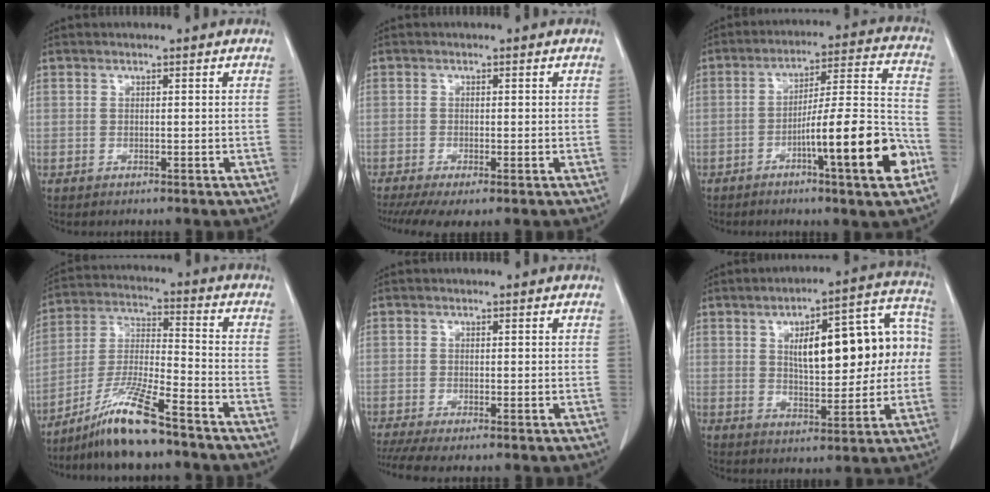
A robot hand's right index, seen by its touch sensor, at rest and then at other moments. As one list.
[{"total": 5.8, "force": [-3.7, 1.3, 4.3], "torque": [-0.075, -0.013, -0.064]}, {"total": 15.8, "force": [-6.5, 0.6, 14.4], "torque": [-0.219, 0.006, -0.100]}, {"total": 11.2, "force": [-8.4, 0.3, 7.4], "torque": [-0.154, -0.021, -0.161]}, {"total": 3.9, "force": [-2.7, 0.3, 2.7], "torque": [-0.057, -0.008, -0.051]}, {"total": 16.7, "force": [2.0, 5.7, 15.6], "torque": [-0.206, 0.046, 0.038]}]